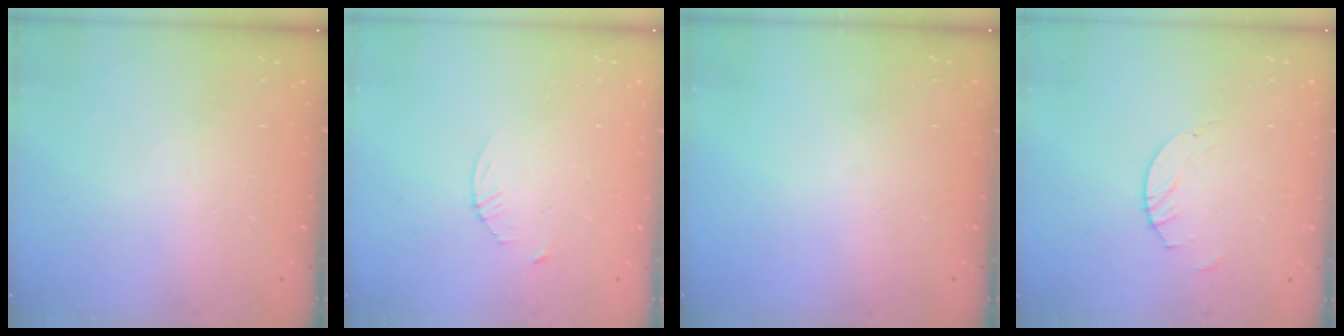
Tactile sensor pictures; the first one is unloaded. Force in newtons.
{"total": 2.3, "press": 2.3, "slide": 0.3}
{"total": 0.0}
{"total": 2.5, "press": 2.5, "slide": 0.1}